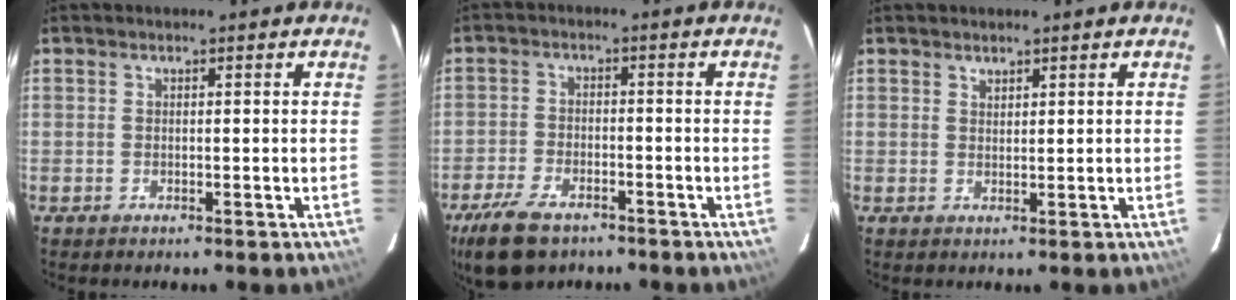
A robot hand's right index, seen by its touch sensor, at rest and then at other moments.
{"total": 10.3, "force": [-7.2, 5.1, 5.5], "torque": [-0.142, -0.011, -0.131]}
{"total": 1.1, "force": [1.0, 0.5, 0.1], "torque": [-0.002, 0.001, 0.019]}